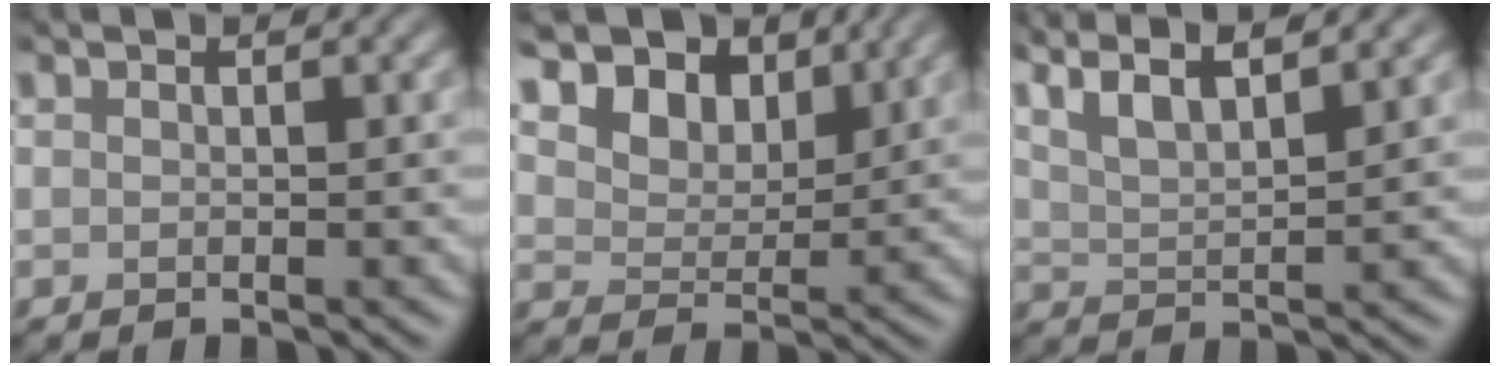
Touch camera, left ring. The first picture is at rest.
{"total": 10.9, "force": [6.6, 6.8, 5.2], "torque": [-0.110, 0.020, 0.110]}
{"total": 9.1, "force": [6.6, 2.7, 5.6], "torque": [-0.107, 0.035, 0.082]}